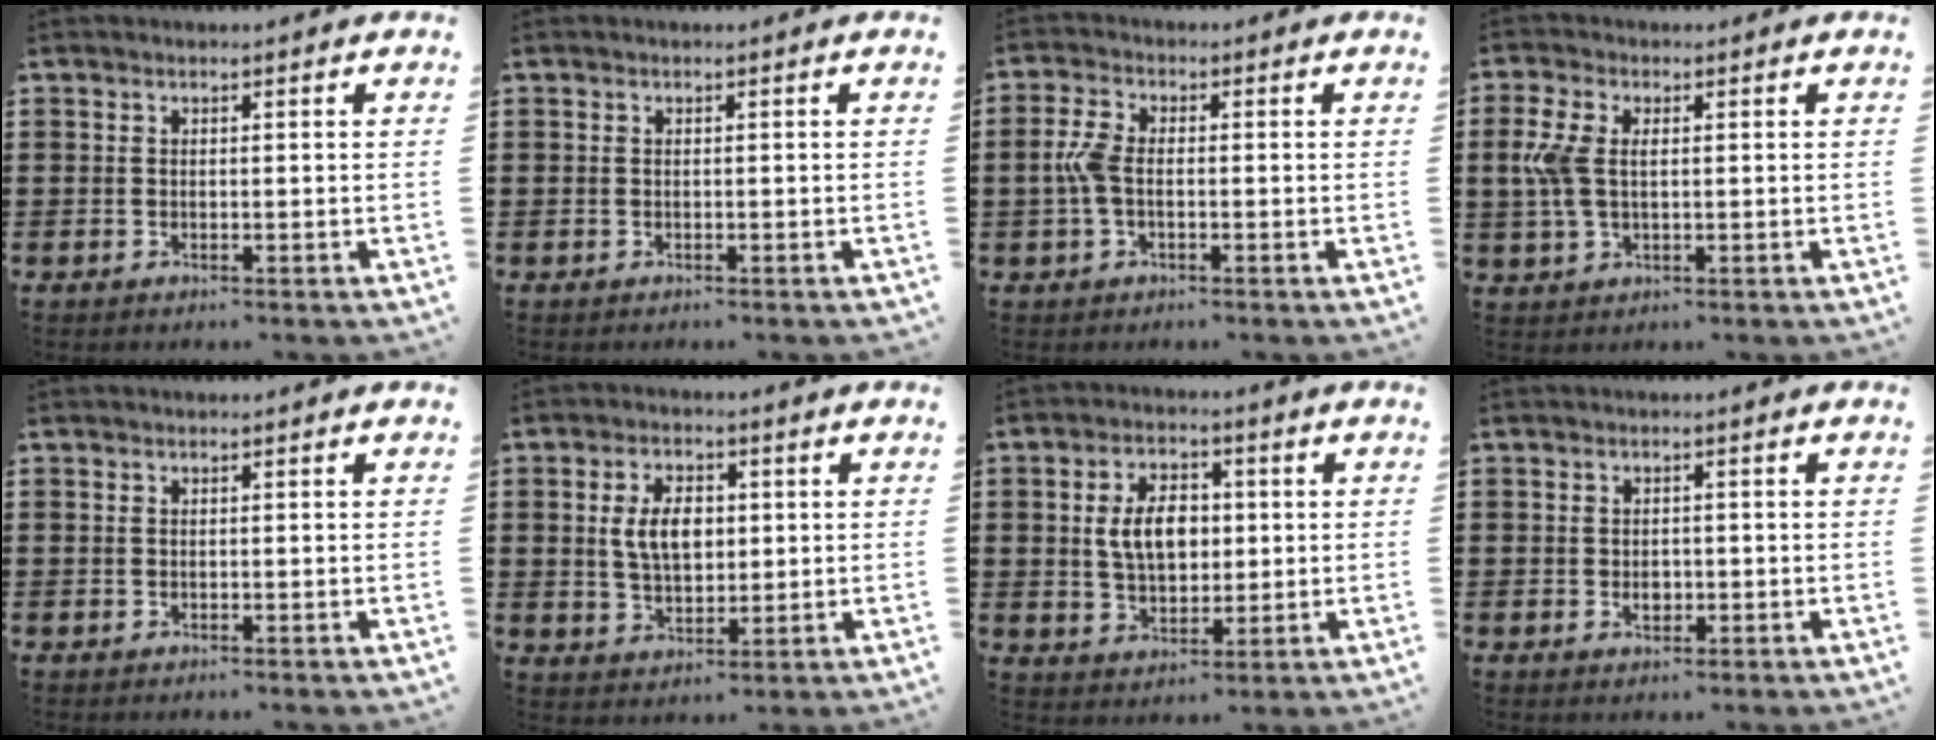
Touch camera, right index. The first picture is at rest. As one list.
[{"total": 0.0}, {"total": 4.4, "force": [-0.6, 2.2, 3.7], "torque": [-0.098, -0.005, -0.019]}, {"total": 5.5, "force": [0.4, 3.2, 4.5], "torque": [-0.128, -0.002, -0.004]}, {"total": 0.0}, {"total": 6.3, "force": [0.8, 3.7, 5.0], "torque": [-0.098, 0.005, 0.006]}, {"total": 7.0, "force": [0.8, 4.4, 5.4], "torque": [-0.105, 0.007, 0.005]}, {"total": 1.7, "force": [-0.3, 1.2, 1.1], "torque": [-0.022, 0.004, -0.006]}]